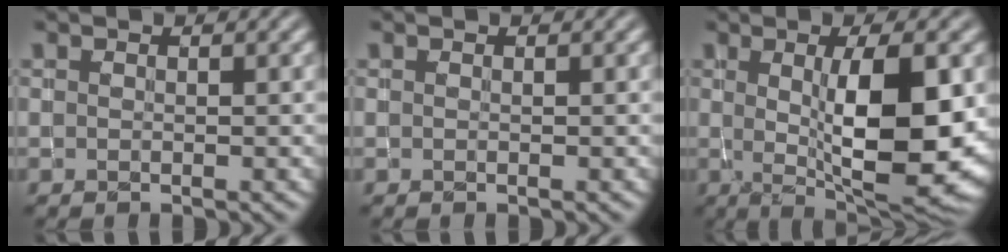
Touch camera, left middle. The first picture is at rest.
{"total": 0.0}
{"total": 10.3, "force": [0.1, 3.0, 9.9], "torque": [-0.142, -0.011, 0.009]}